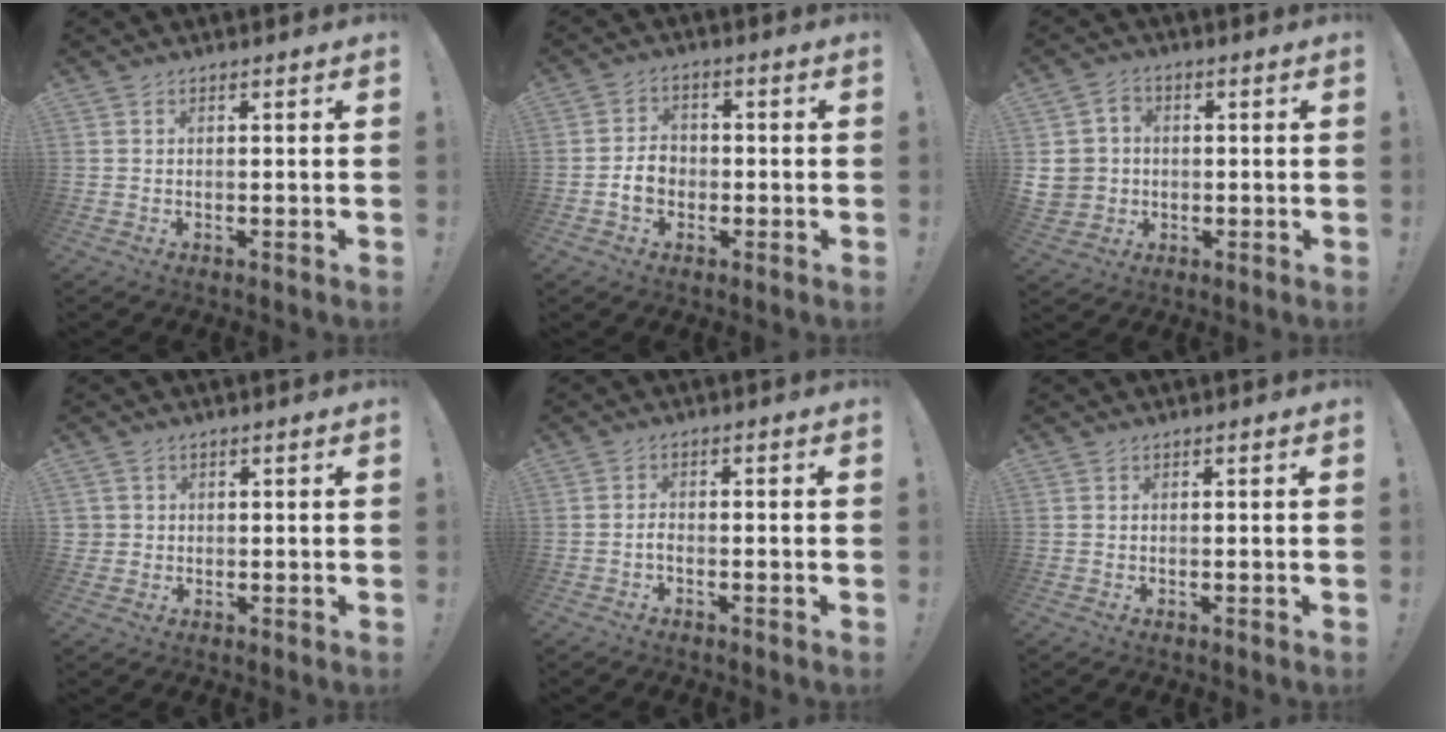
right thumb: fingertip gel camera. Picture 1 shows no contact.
{"total": 6.1, "force": [-1.8, 4.9, 3.2], "torque": [-0.048, 0.014, -0.033]}
{"total": 7.3, "force": [-0.5, 6.9, 2.3], "torque": [-0.052, 0.009, -0.005]}
{"total": 1.9, "force": [0.4, 1.8, 0.3], "torque": [-0.009, 0.002, 0.009]}
{"total": 1.9, "force": [-1.2, 0.4, 1.5], "torque": [-0.024, 0.005, -0.021]}
{"total": 0.0}